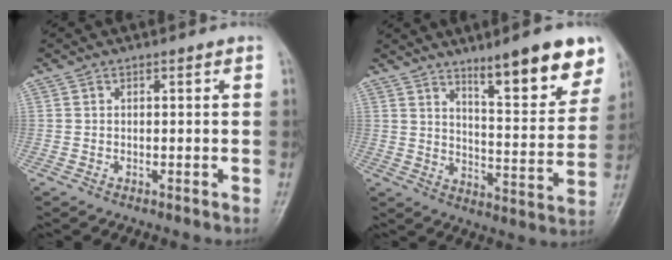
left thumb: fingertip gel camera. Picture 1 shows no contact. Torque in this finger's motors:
{"motor_torque": [0.42, 0.24, 1.08, -1.13, 0.11]}